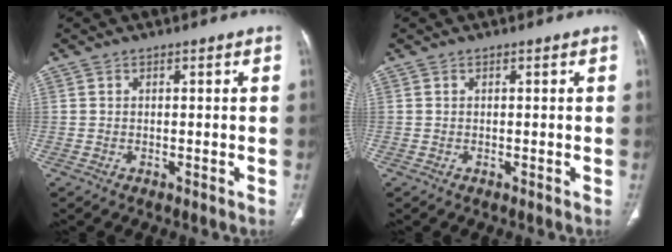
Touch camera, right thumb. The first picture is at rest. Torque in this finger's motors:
{"motor_torque": [-0.05, -0.11, 0.35, 0.05, -0.02]}